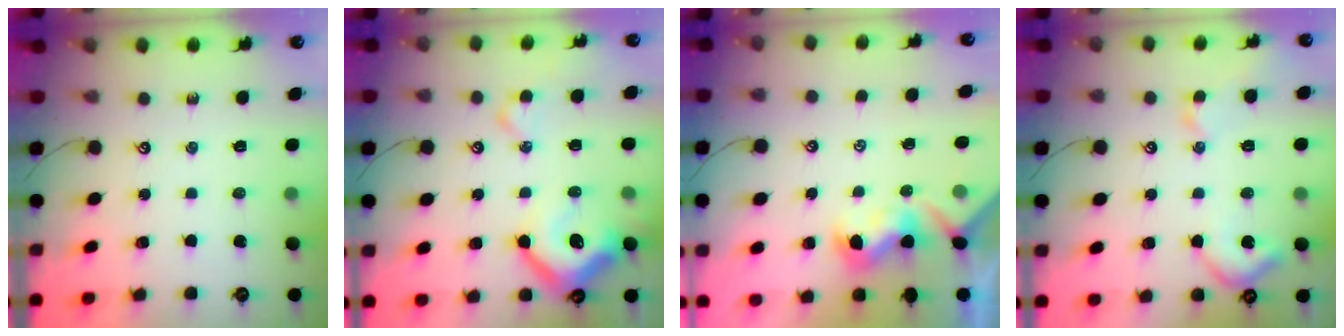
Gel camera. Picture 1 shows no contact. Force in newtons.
{"total": 14.3, "press": 14.2, "slide": 1.7}
{"total": 2.1, "press": 1.9, "slide": 0.9}
{"total": 6.1, "press": 6.0, "slide": 1.2}